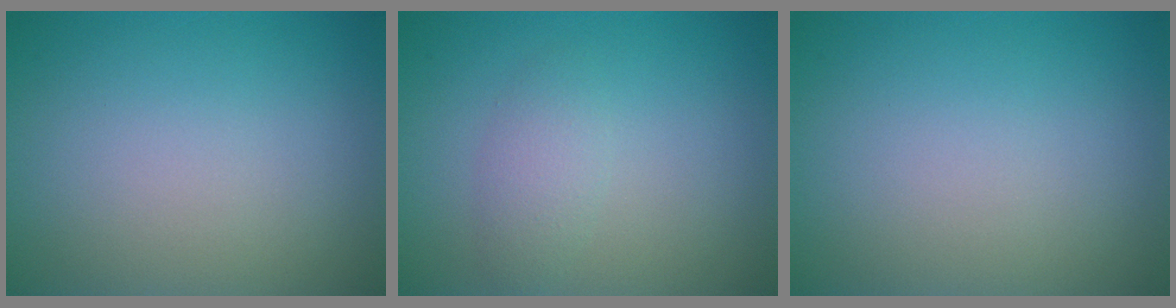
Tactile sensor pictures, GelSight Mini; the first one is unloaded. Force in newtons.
{"total": 1.7, "press": 1.7, "slide": 0.0}
{"total": 0.0}